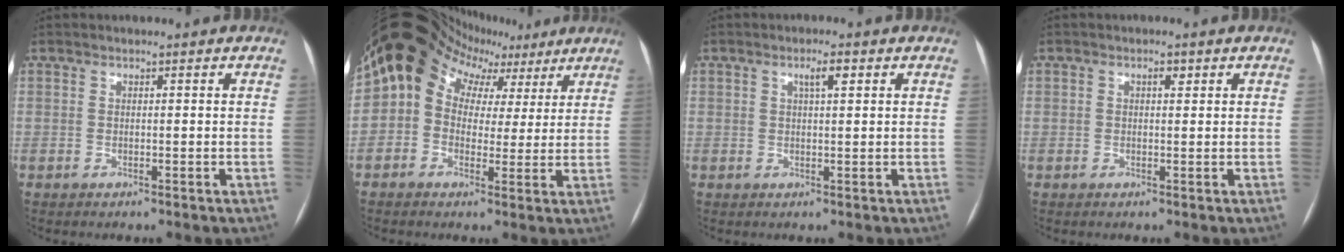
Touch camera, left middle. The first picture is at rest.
{"total": 10.4, "force": [3.8, 8.3, 5.0], "torque": [-0.077, 0.060, 0.059]}
{"total": 2.5, "force": [1.1, 0.3, 2.2], "torque": [-0.040, 0.005, 0.018]}
{"total": 1.2, "force": [0.5, 0.4, 1.0], "torque": [-0.016, 0.002, 0.007]}